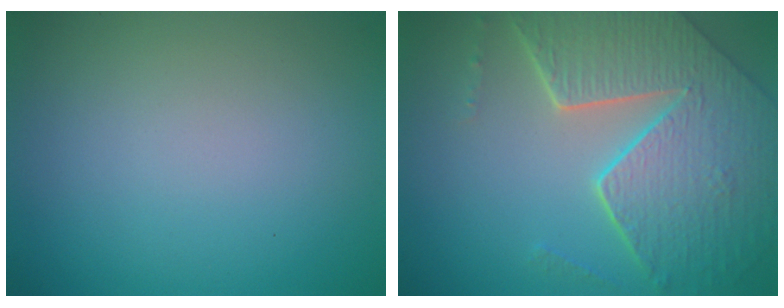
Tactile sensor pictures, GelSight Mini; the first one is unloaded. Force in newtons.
{"total": 8.1, "press": 5.7, "slide": 5.7}